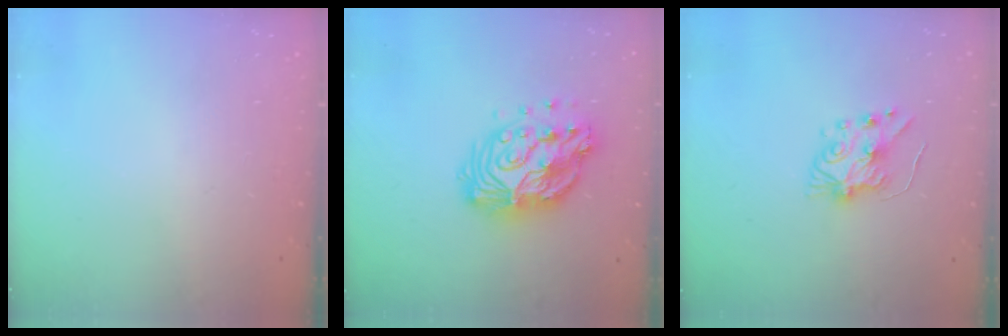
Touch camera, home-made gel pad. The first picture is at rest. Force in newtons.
{"total": 15.1, "press": 15.0, "slide": 1.2}
{"total": 6.6, "press": 6.6, "slide": 0.7}